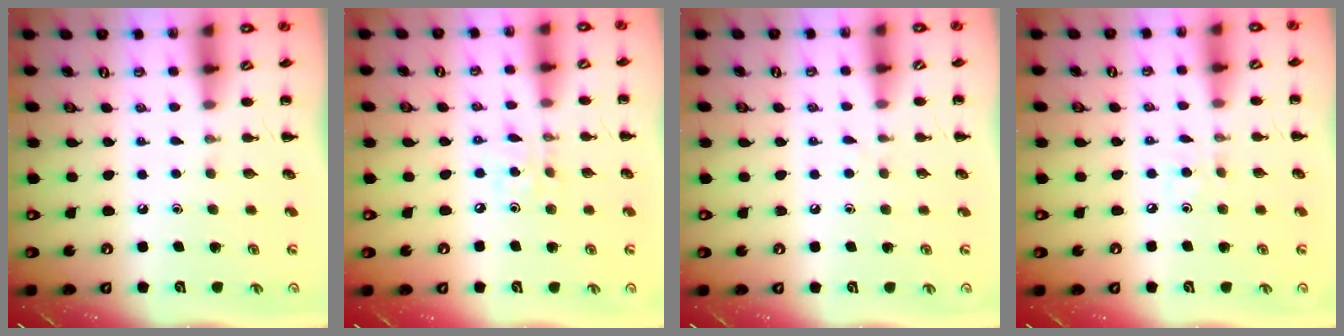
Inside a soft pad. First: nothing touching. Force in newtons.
{"total": 3.1, "press": 3.1, "slide": 0.4}
{"total": 2.9, "press": 2.7, "slide": 1.0}
{"total": 2.5, "press": 2.3, "slide": 0.8}